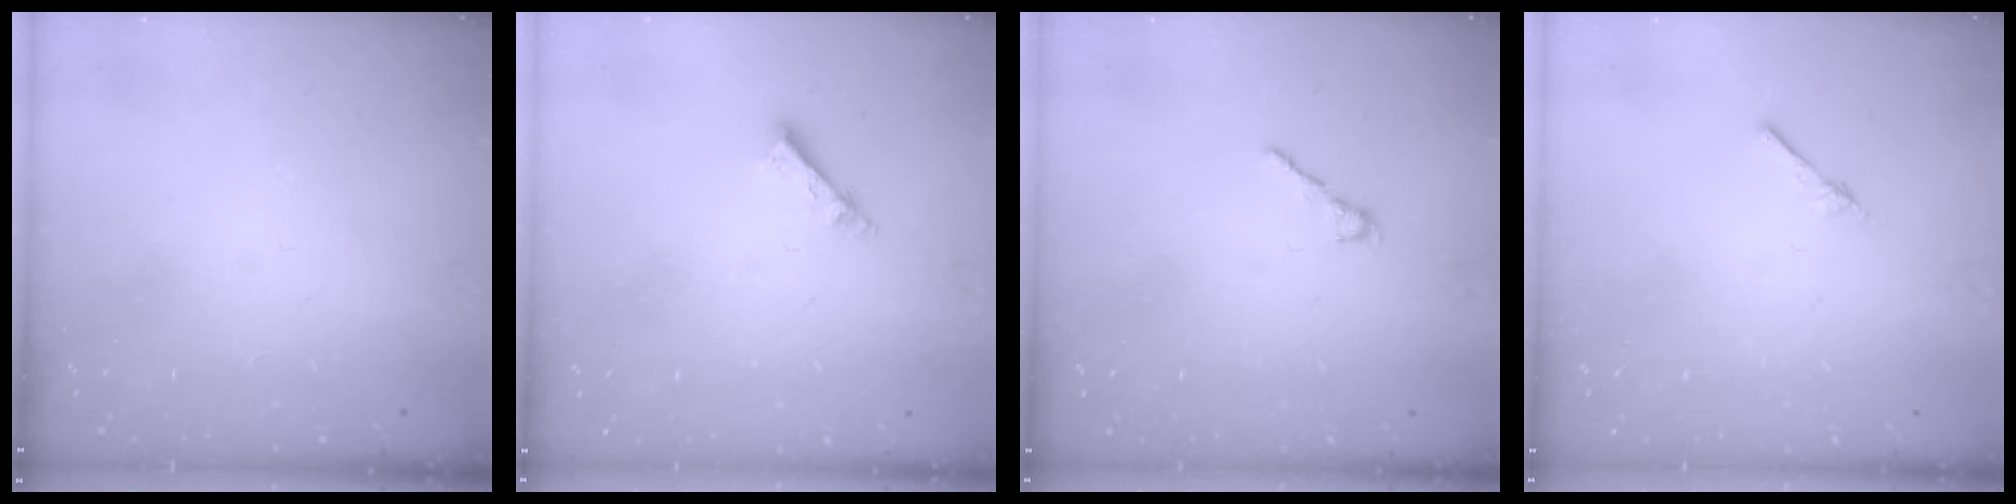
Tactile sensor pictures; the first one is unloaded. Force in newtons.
{"total": 2.6, "press": 2.5, "slide": 0.2}
{"total": 1.7, "press": 1.5, "slide": 0.6}
{"total": 2.4, "press": 2.4, "slide": 0.3}